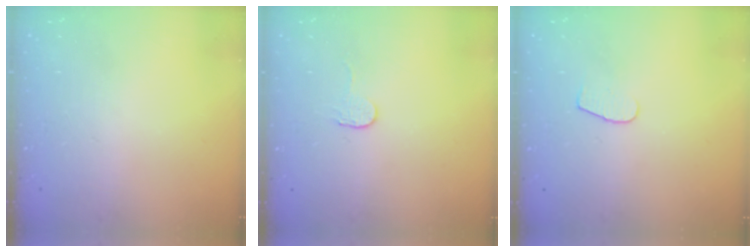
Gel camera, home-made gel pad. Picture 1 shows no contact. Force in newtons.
{"total": 2.7, "press": 2.7, "slide": 0.2}
{"total": 4.6, "press": 4.5, "slide": 0.4}